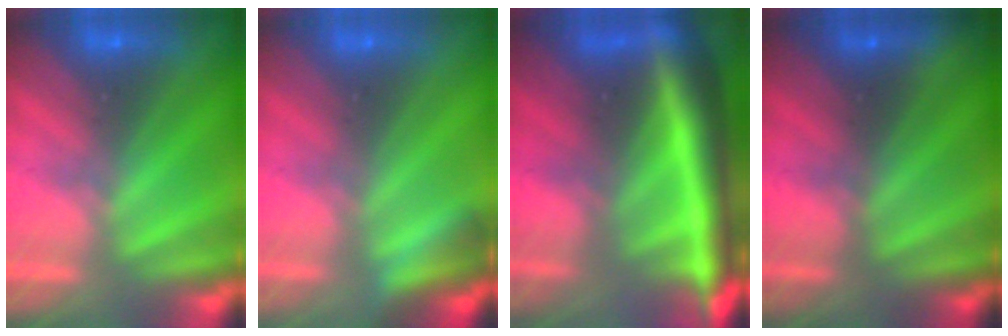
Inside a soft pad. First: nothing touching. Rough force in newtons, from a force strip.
{"total": 2.7}
{"total": 8.6}
{"total": 1.4}